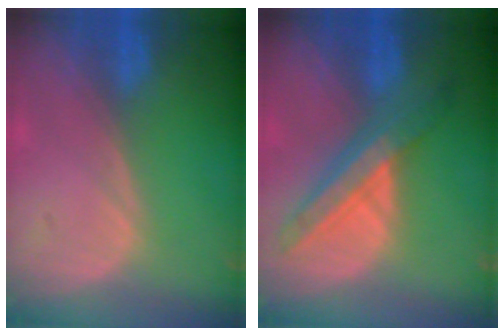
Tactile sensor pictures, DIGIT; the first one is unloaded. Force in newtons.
{"total": 7.2, "press": 6.8, "slide": 2.4}